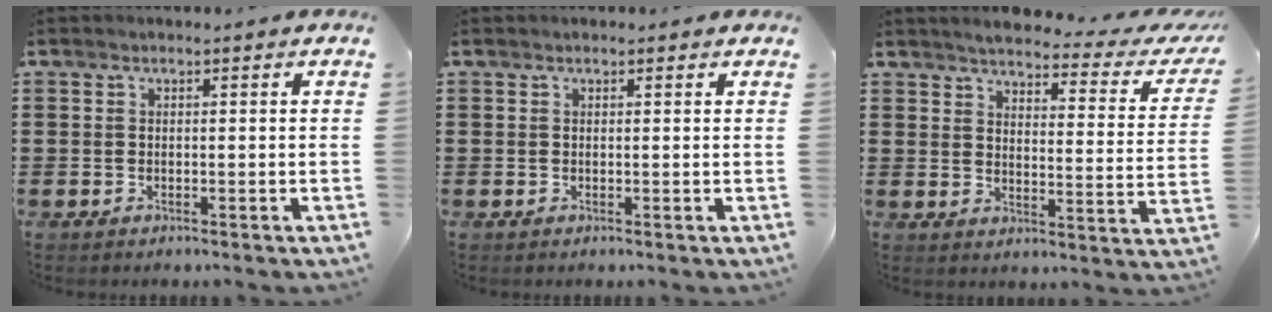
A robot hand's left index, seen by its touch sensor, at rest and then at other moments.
{"total": 0.5, "force": [0.3, 0.5, 0.1], "torque": [-0.003, 0.003, 0.005]}
{"total": 3.3, "force": [2.9, 0.0, 1.6], "torque": [-0.042, -0.026, 0.040]}